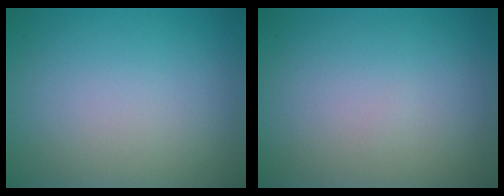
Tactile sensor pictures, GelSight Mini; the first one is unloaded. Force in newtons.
{"total": 0.0}